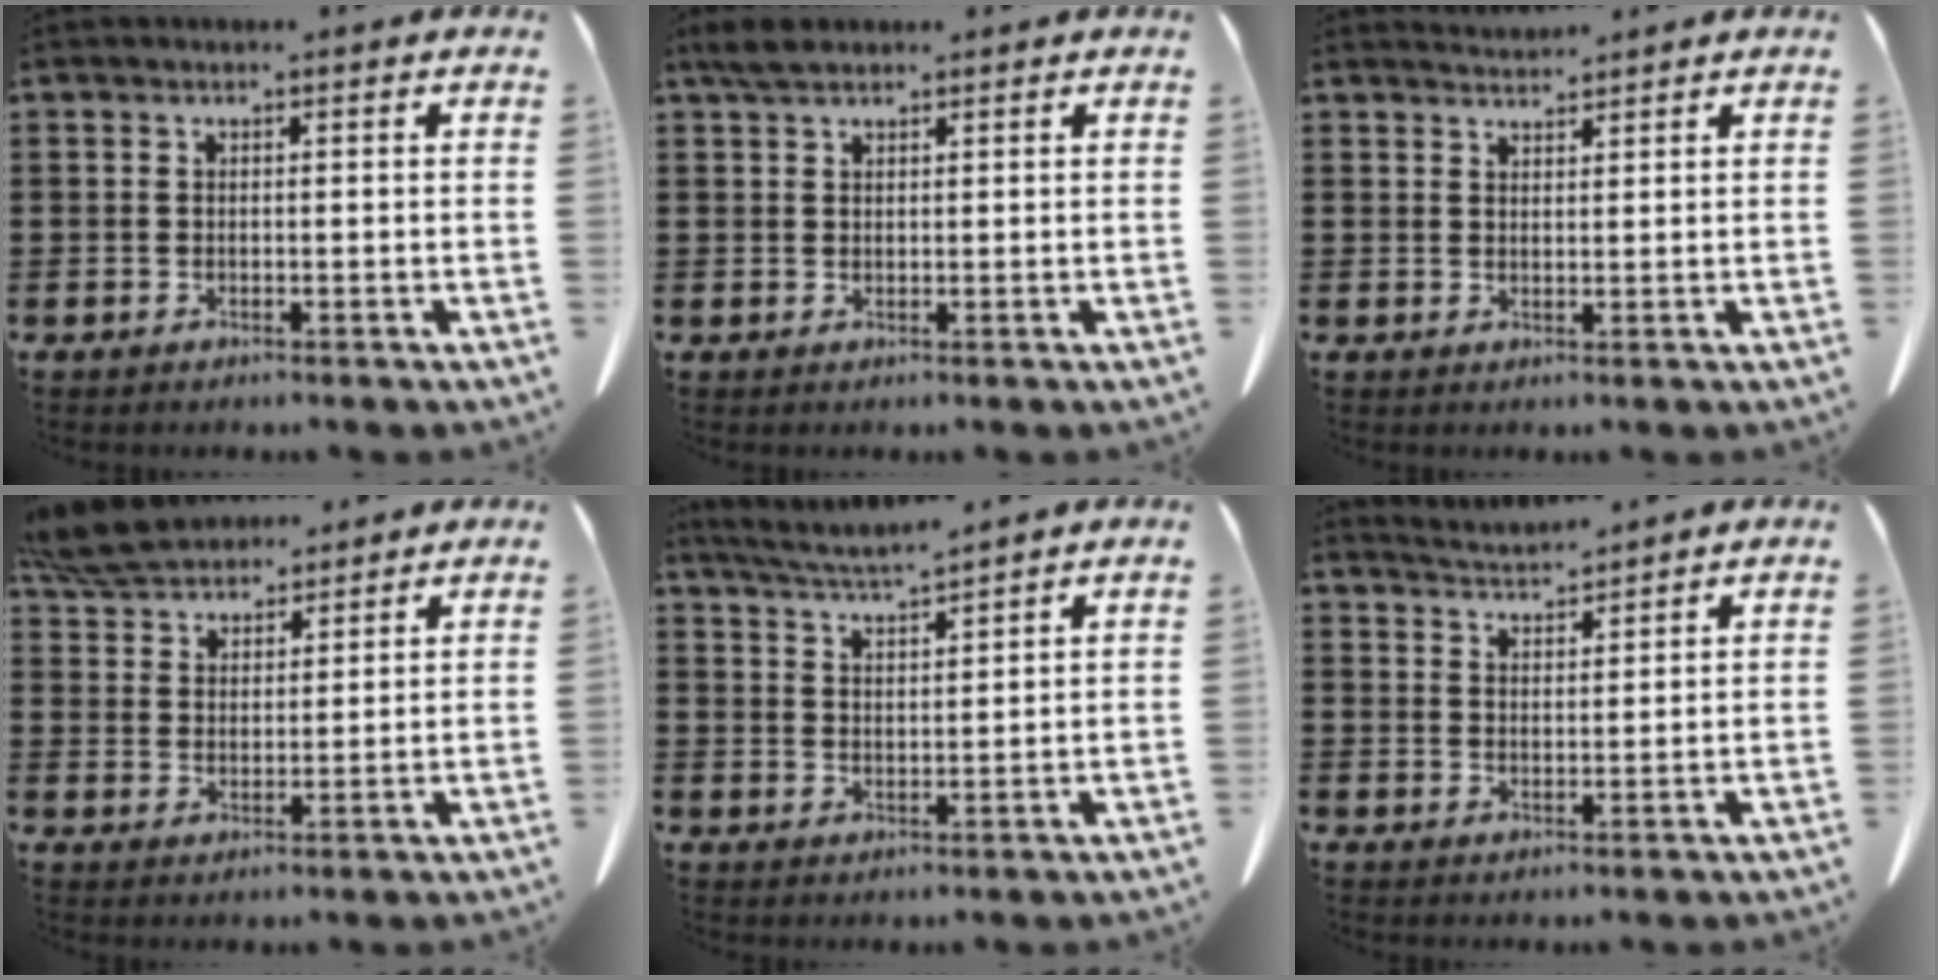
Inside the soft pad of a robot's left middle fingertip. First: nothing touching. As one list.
[{"total": 2.6, "force": [2.0, 1.0, 1.3], "torque": [-0.032, 0.005, 0.038]}, {"total": 1.9, "force": [1.9, 0.1, -0.1], "torque": [-0.003, -0.002, 0.037]}, {"total": 7.5, "force": [6.8, 2.1, 2.2], "torque": [-0.069, -0.013, 0.131]}, {"total": 4.2, "force": [4.0, -0.3, 1.2], "torque": [-0.036, -0.021, 0.071]}, {"total": 3.4, "force": [3.4, -0.2, 0.2], "torque": [-0.015, -0.015, 0.062]}]